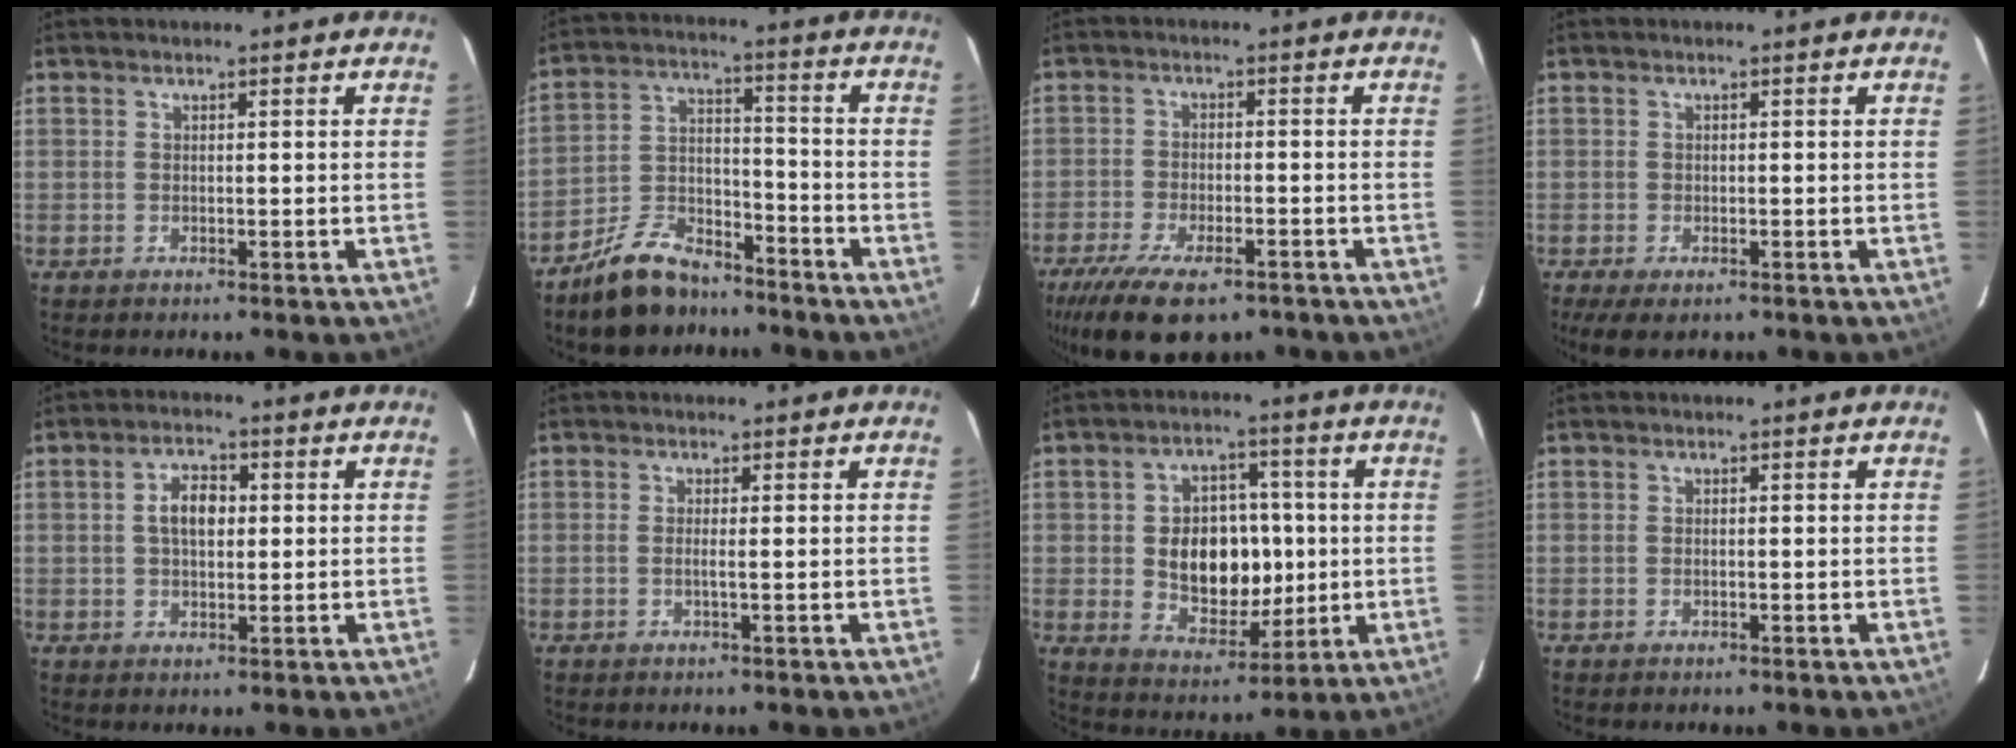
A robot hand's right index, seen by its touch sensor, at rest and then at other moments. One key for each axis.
{"total": 12.0, "fx": -9.5, "fy": 5.5, "fz": 4.9, "tx": -0.110, "ty": 0.029, "tz": -0.159}
{"total": 14.8, "fx": -10.5, "fy": 5.6, "fz": 8.9, "tx": -0.194, "ty": -0.041, "tz": -0.169}
{"total": 4.6, "fx": -3.0, "fy": 1.8, "fz": 3.0, "tx": -0.062, "ty": -0.021, "tz": -0.049}
{"total": 5.1, "fx": 0.7, "fy": 3.0, "fz": 4.1, "tx": -0.074, "ty": 0.014, "tz": 0.013}
{"total": 1.2, "fx": -0.3, "fy": -0.3, "fz": 1.1, "tx": -0.020, "ty": -0.002, "tz": -0.008}
{"total": 12.7, "fx": -0.2, "fy": 9.1, "fz": 8.9, "tx": -0.173, "ty": 0.009, "tz": 0.014}
{"total": 0.6, "fx": -0.2, "fy": 0.1, "fz": 0.6, "tx": -0.012, "ty": 0.001, "tz": -0.005}